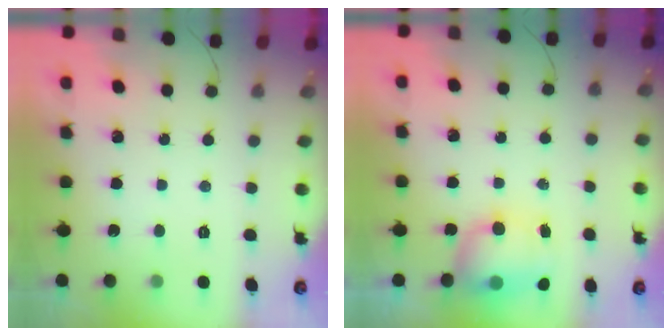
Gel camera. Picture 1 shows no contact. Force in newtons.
{"total": 11.3, "press": 8.7, "slide": 7.1}